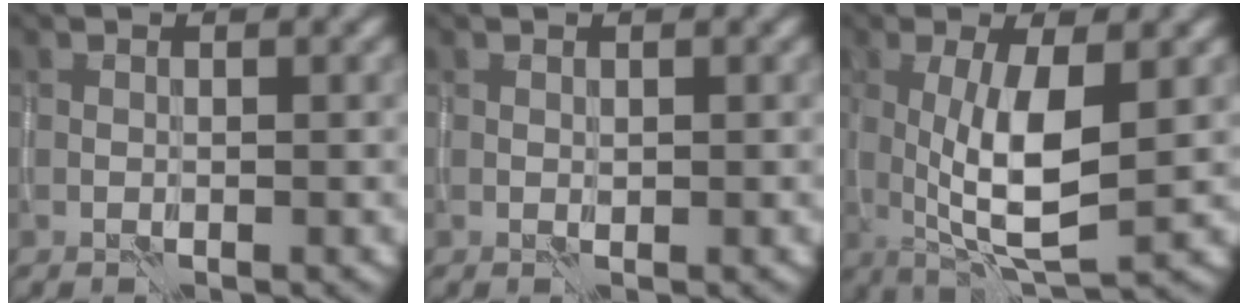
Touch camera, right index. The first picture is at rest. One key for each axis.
{"total": 0.0}
{"total": 6.8, "fx": 0.2, "fy": 2.0, "fz": 6.5, "tx": -0.122, "ty": -0.007, "tz": 0.008}